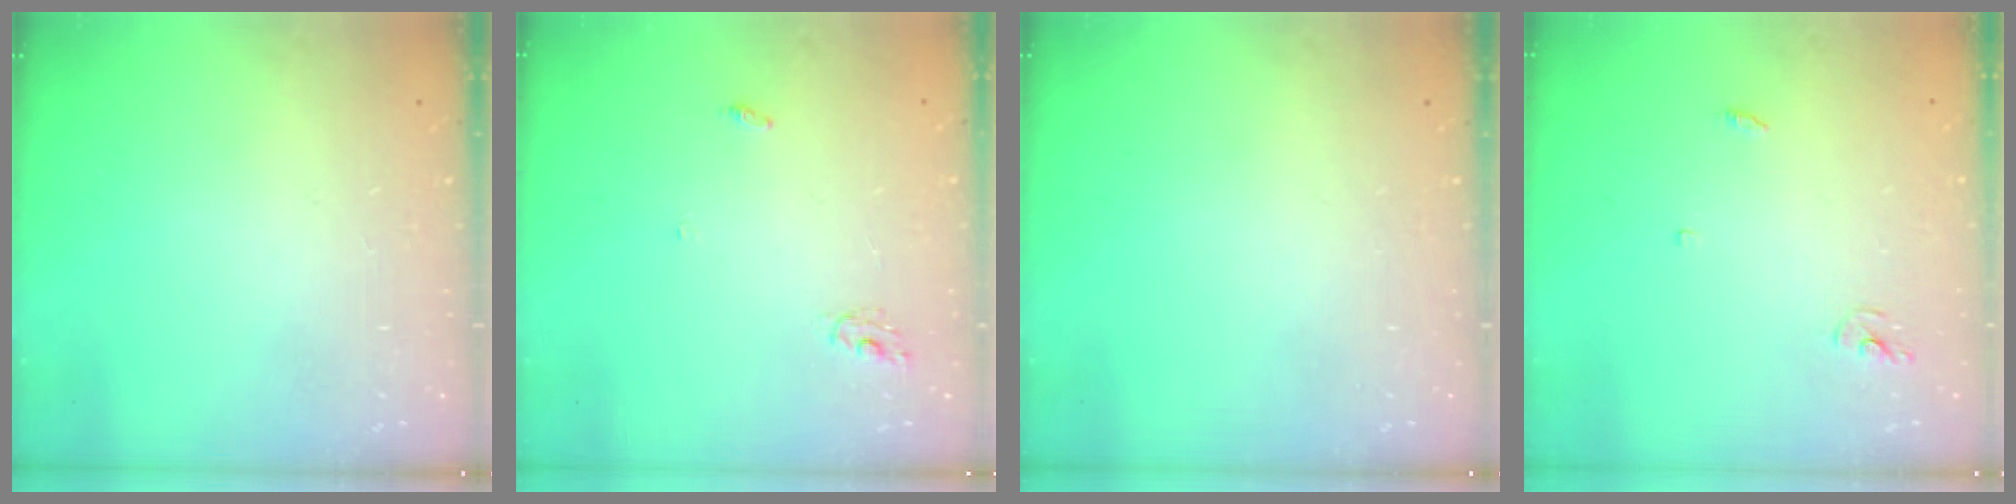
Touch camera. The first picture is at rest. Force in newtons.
{"total": 2.8, "press": 2.8, "slide": 0.2}
{"total": 0.0}
{"total": 2.9, "press": 2.9, "slide": 0.2}